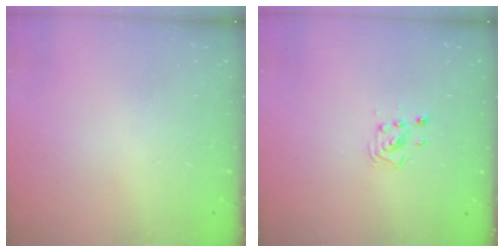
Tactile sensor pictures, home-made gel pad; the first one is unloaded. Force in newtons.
{"total": 3.6, "press": 3.6, "slide": 0.3}